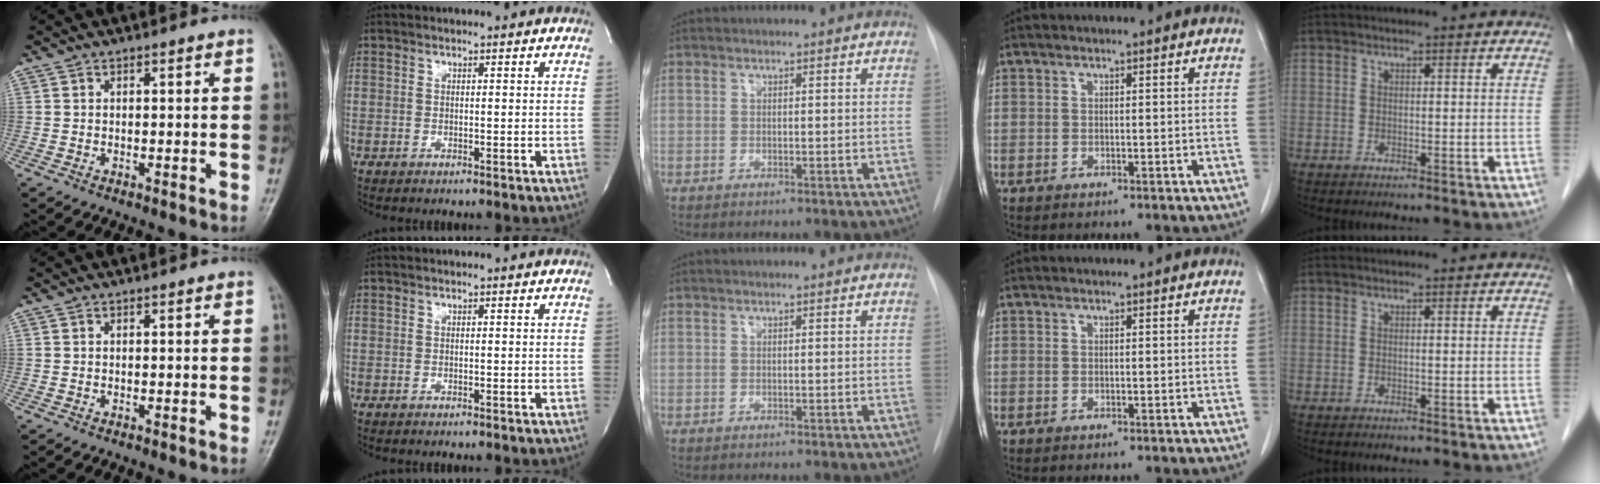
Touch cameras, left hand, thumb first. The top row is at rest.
{}